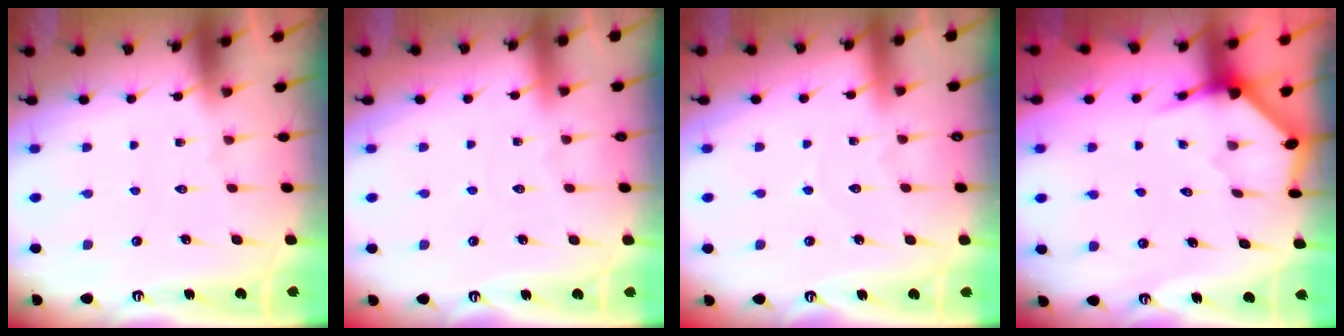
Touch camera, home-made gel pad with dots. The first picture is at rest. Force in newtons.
{"total": 2.1, "press": 2.1, "slide": 0.2}
{"total": 3.8, "press": 3.8, "slide": 0.4}
{"total": 5.2, "press": 5.1, "slide": 0.4}